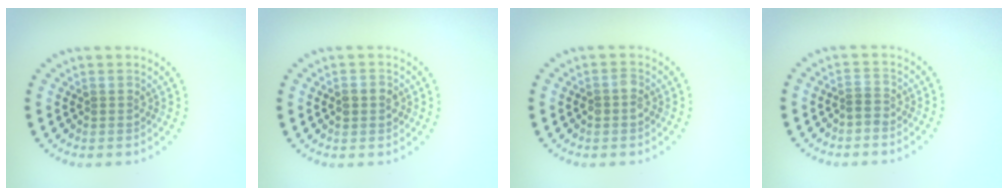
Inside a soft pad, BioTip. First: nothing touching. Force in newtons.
{"total": 1.5, "press": 1.5, "slide": 0.2}
{"total": 1.1, "press": 1.0, "slide": 0.3}
{"total": 0.9, "press": 0.6, "slide": 0.6}